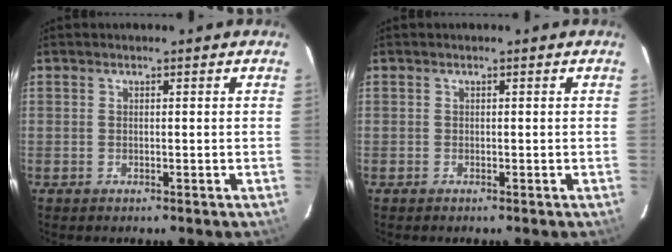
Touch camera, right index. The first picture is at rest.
{"total": 0.0}